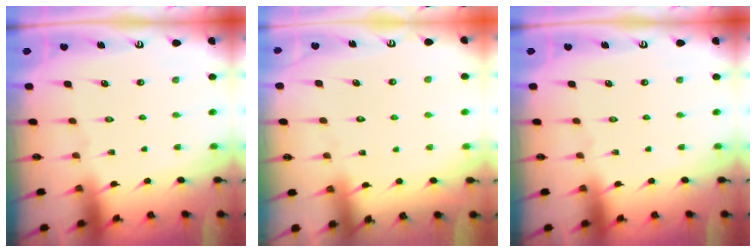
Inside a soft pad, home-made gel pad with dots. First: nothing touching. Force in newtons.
{"total": 5.1, "press": 5.1, "slide": 0.5}
{"total": 0.0}